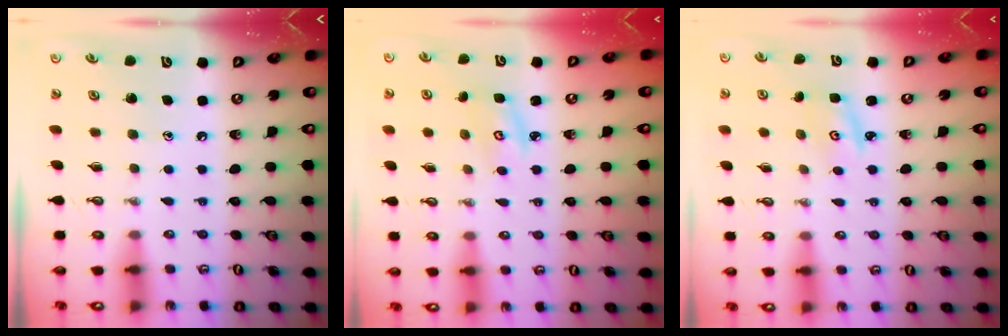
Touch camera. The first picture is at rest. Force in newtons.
{"total": 4.3, "press": 4.3, "slide": 0.4}
{"total": 1.8, "press": 1.8, "slide": 0.1}